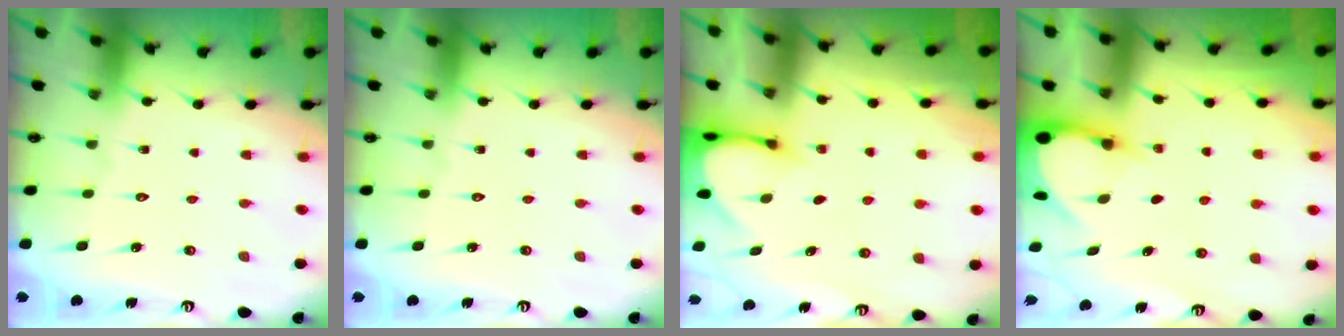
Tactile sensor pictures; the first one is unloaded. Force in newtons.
{"total": 0.0}
{"total": 3.0, "press": 3.0, "slide": 0.3}
{"total": 3.3, "press": 3.3, "slide": 0.2}